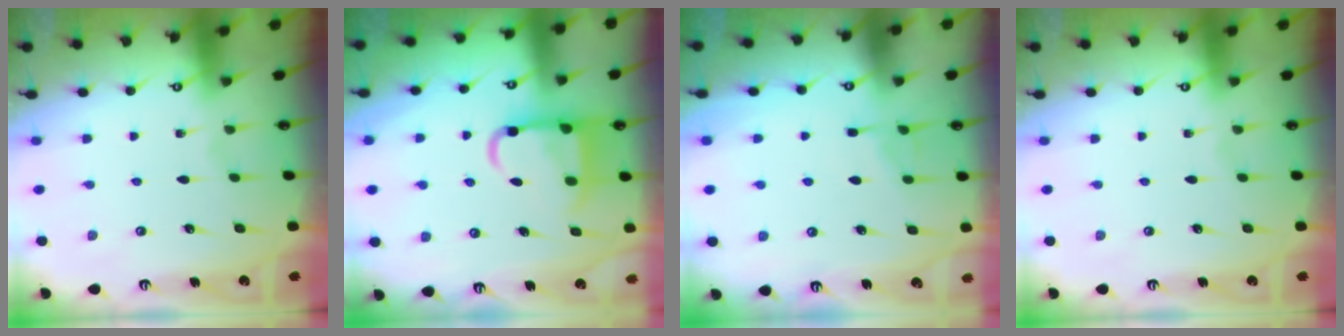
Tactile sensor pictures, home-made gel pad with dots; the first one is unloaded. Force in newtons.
{"total": 10.6, "press": 10.5, "slide": 1.6}
{"total": 5.1, "press": 5.0, "slide": 0.6}
{"total": 0.0}